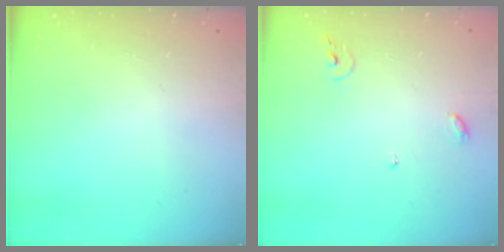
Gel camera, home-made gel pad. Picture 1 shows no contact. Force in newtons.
{"total": 5.4, "press": 5.4, "slide": 0.2}